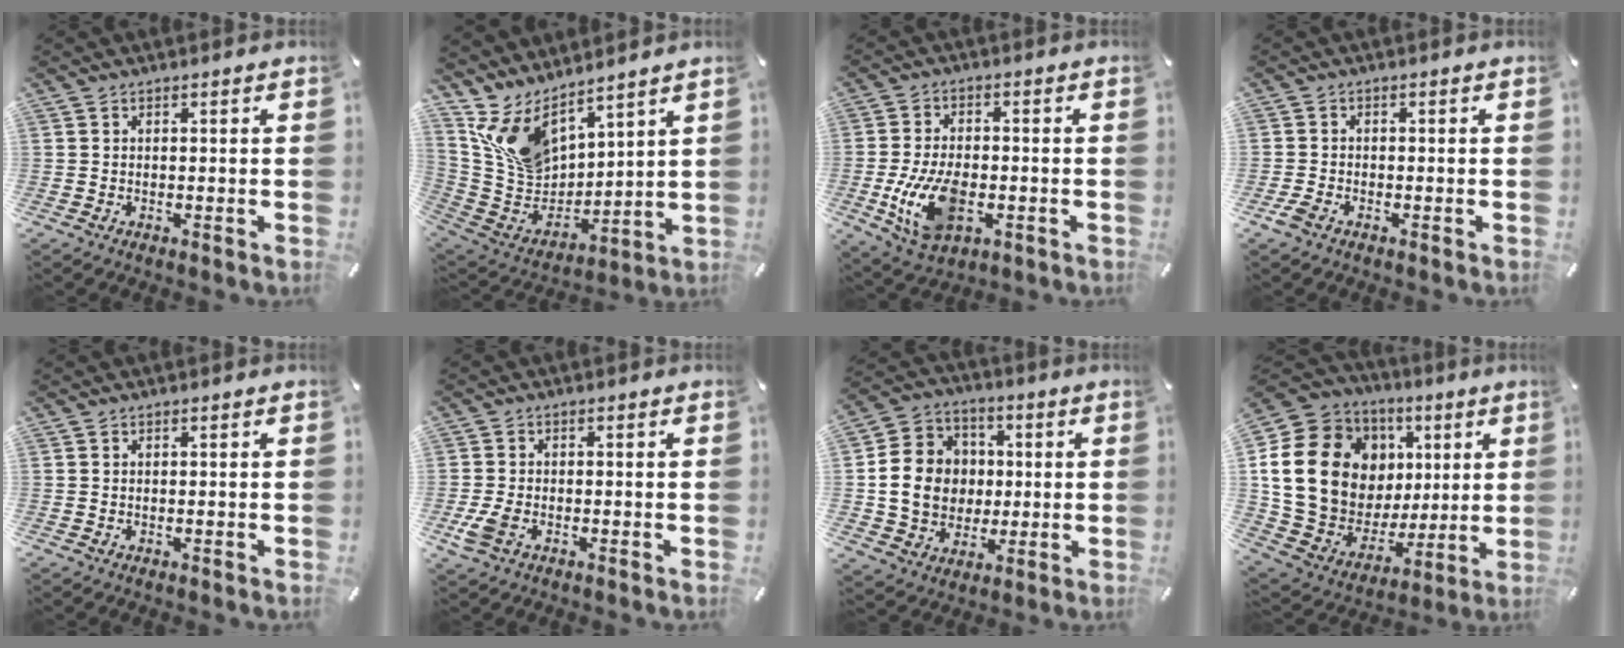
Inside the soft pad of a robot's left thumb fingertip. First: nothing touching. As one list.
[{"total": 13.9, "force": [9.0, 8.5, 6.4], "torque": [-0.159, -0.055, 0.173]}, {"total": 12.6, "force": [-3.1, 7.8, 9.4], "torque": [-0.196, -0.001, -0.052]}, {"total": 2.3, "force": [-1.4, 1.6, 1.0], "torque": [-0.022, 0.005, -0.029]}, {"total": 0.0}, {"total": 4.2, "force": [-1.6, 2.6, 2.9], "torque": [-0.080, -0.005, -0.036]}, {"total": 13.8, "force": [-0.1, 12.6, 5.6], "torque": [-0.120, 0.020, 0.006]}, {"total": 22.6, "force": [5.9, 17.8, 12.6], "torque": [-0.261, -0.036, 0.130]}]